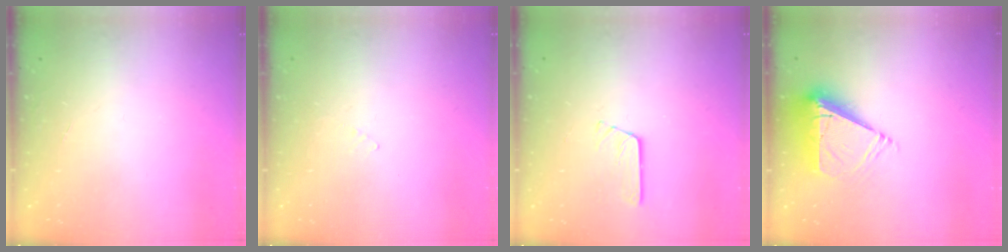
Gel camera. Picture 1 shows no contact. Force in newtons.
{"total": 2.3, "press": 2.3, "slide": 0.2}
{"total": 3.2, "press": 3.2, "slide": 0.2}
{"total": 9.6, "press": 9.6, "slide": 1.0}